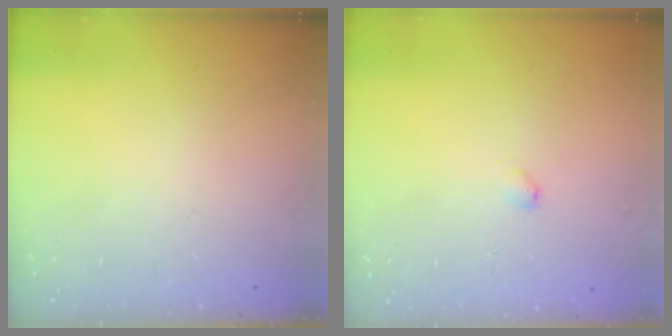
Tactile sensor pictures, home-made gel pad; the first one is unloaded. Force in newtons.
{"total": 2.5, "press": 2.5, "slide": 0.4}